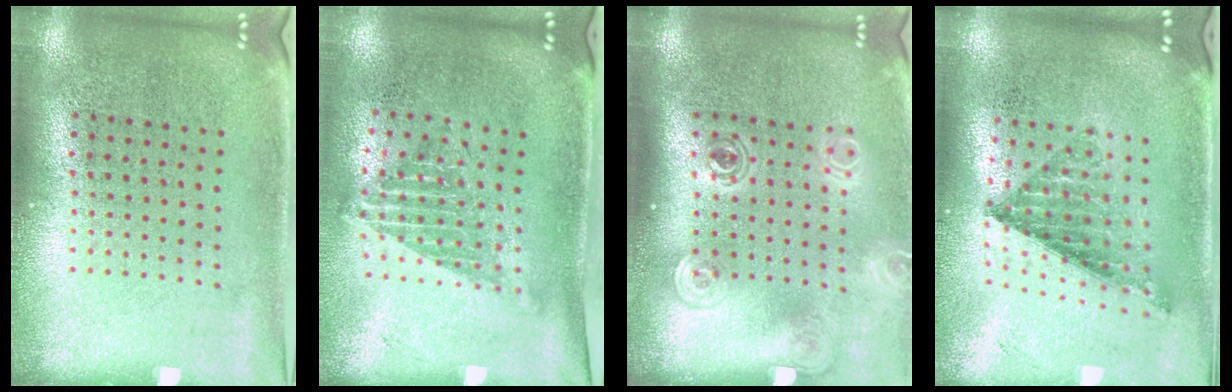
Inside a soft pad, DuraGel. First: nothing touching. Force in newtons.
{"total": 1.3, "press": 1.0, "slide": 0.9}
{"total": 1.9, "press": 1.4, "slide": 1.2}
{"total": 0.9, "press": 0.9, "slide": 0.0}